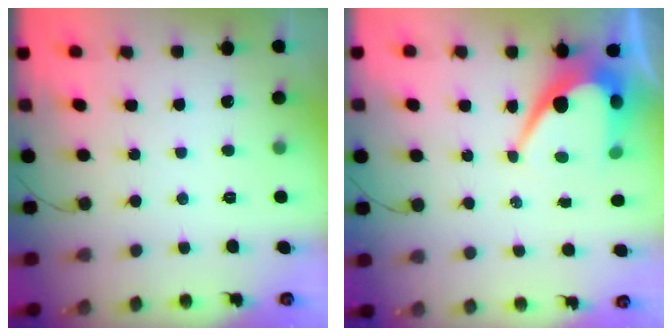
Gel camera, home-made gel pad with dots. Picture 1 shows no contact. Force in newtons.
{"total": 10.0, "press": 9.9, "slide": 0.9}